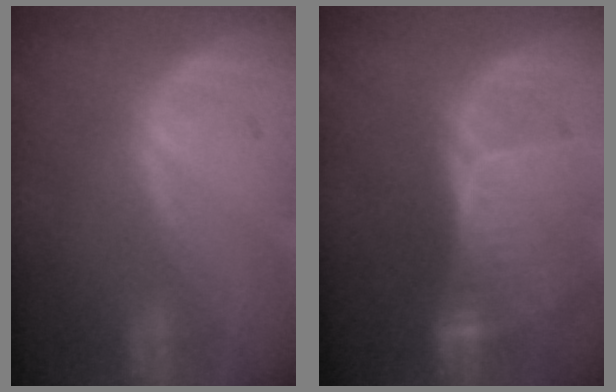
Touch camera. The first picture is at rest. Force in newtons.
{"total": 8.4, "press": 7.6, "slide": 3.4}